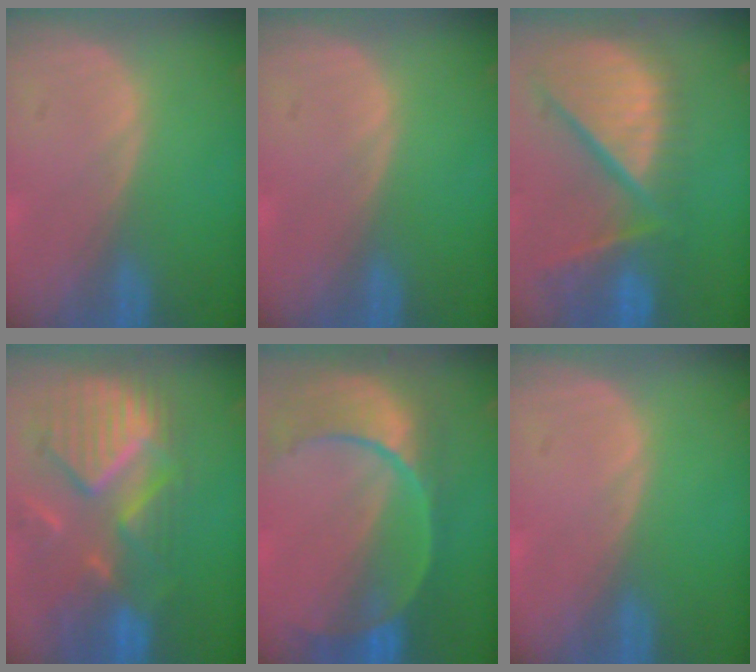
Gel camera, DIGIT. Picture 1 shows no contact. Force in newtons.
{"total": 0.0}
{"total": 13.2, "press": 11.0, "slide": 7.3}
{"total": 11.7, "press": 10.3, "slide": 5.6}
{"total": 10.8, "press": 9.3, "slide": 5.6}
{"total": 0.0}